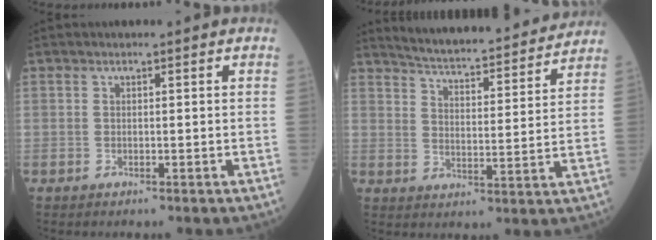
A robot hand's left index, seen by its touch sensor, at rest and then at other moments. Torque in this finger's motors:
{"motor_torque": [0.38, -0.44, 0.02, 0.04]}